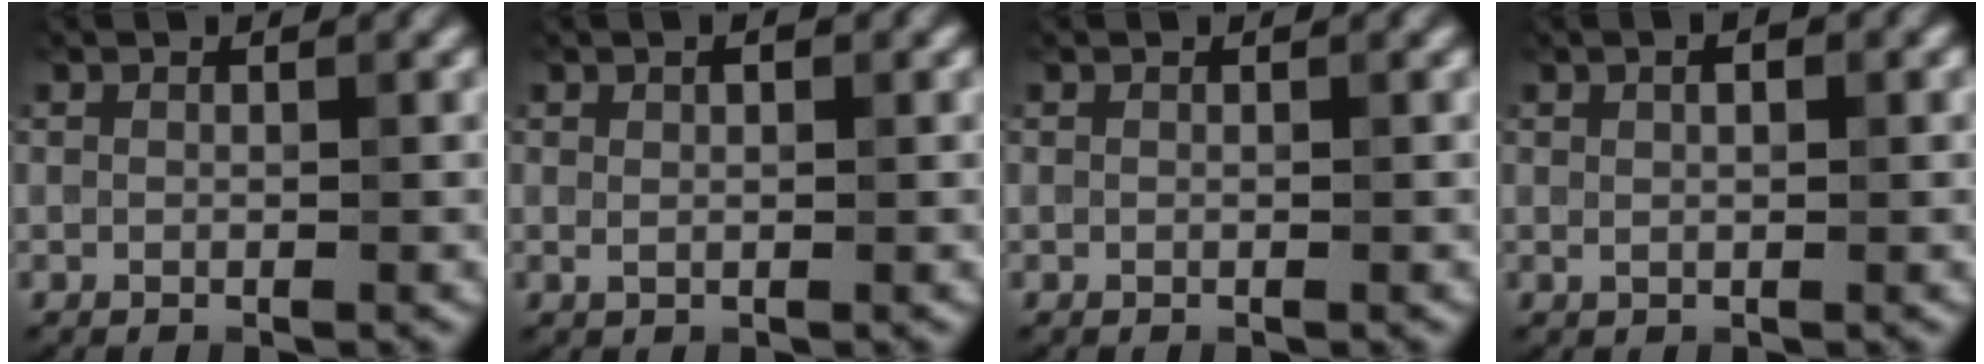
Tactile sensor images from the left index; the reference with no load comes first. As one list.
[{"total": 0.9, "force": [0.2, 0.2, 0.8], "torque": [-0.014, -0.003, 0.011]}, {"total": 0.0}, {"total": 2.2, "force": [0.8, 1.0, 1.7], "torque": [-0.018, 0.011, -0.001]}]